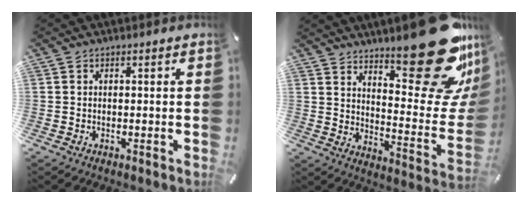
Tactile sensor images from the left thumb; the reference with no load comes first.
{"total": 29.3, "force": [18.7, 10.6, 19.8], "torque": [-0.231, -0.141, 0.315]}